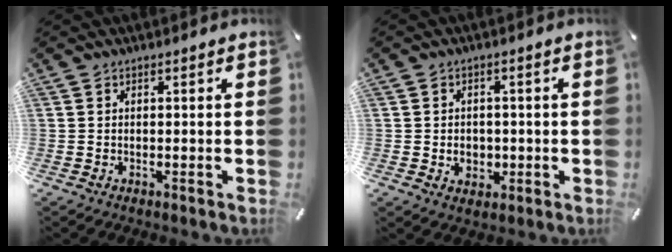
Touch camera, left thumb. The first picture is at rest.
{"total": 4.2, "force": [-0.6, 3.6, 2.1], "torque": [-0.024, -0.001, -0.013]}